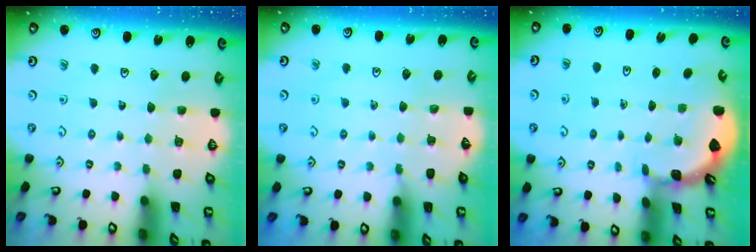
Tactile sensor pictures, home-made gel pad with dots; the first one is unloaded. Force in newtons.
{"total": 4.5, "press": 4.5, "slide": 0.6}
{"total": 1.6, "press": 1.6, "slide": 0.2}